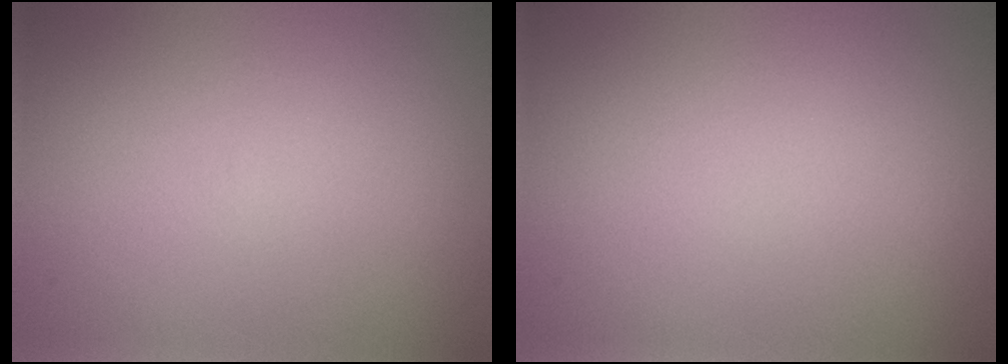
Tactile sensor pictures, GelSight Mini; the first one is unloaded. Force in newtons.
{"total": 0.0}